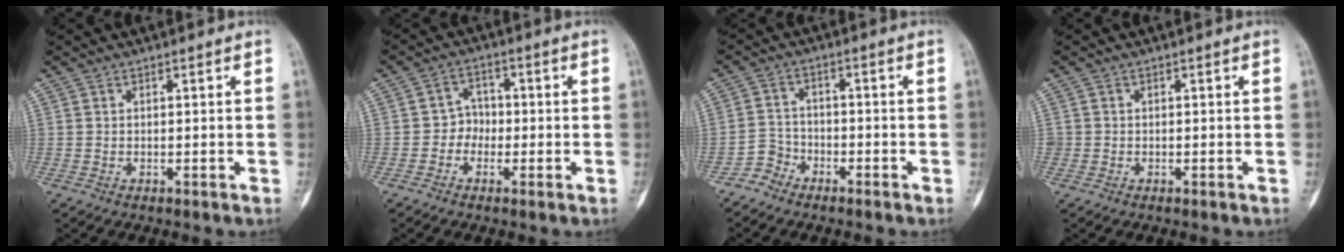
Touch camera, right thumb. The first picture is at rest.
{"total": 4.4, "force": [-1.2, 4.0, 1.5], "torque": [0.011, 0.015, -0.033]}
{"total": 4.0, "force": [-3.2, 2.5, -0.3], "torque": [0.025, 0.023, -0.071]}
{"total": 0.9, "force": [-0.3, 0.8, -0.1], "torque": [0.011, 0.007, -0.008]}